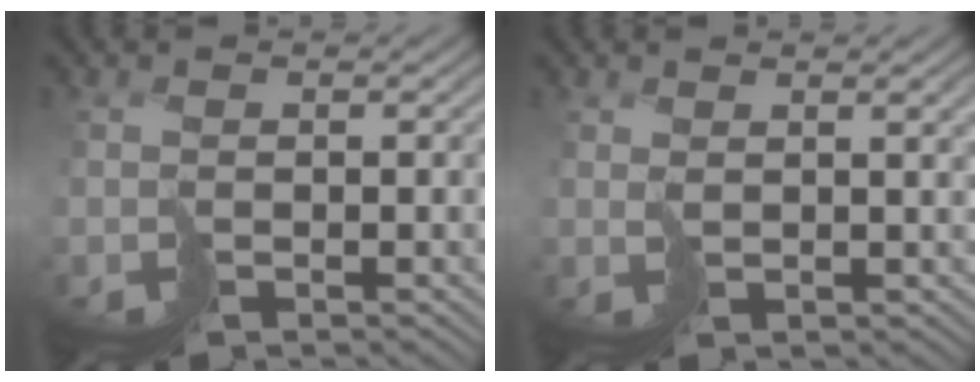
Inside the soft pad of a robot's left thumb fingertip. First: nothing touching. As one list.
[{"total": 2.3, "force": [2.1, -0.2, 0.8], "torque": [-0.014, 0.005, 0.047]}]